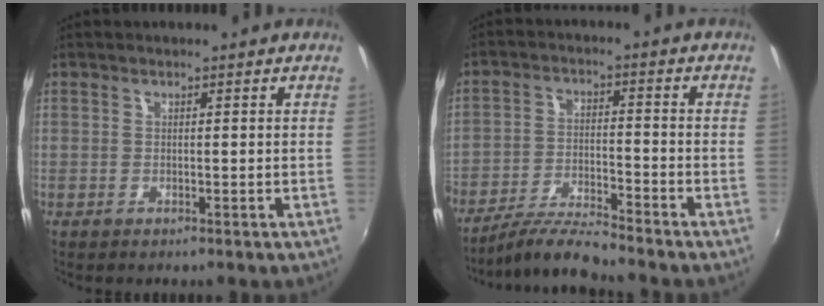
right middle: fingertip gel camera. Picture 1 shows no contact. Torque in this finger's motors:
{"motor_torque": [1.06, -1.09, 0.69, 0.21]}